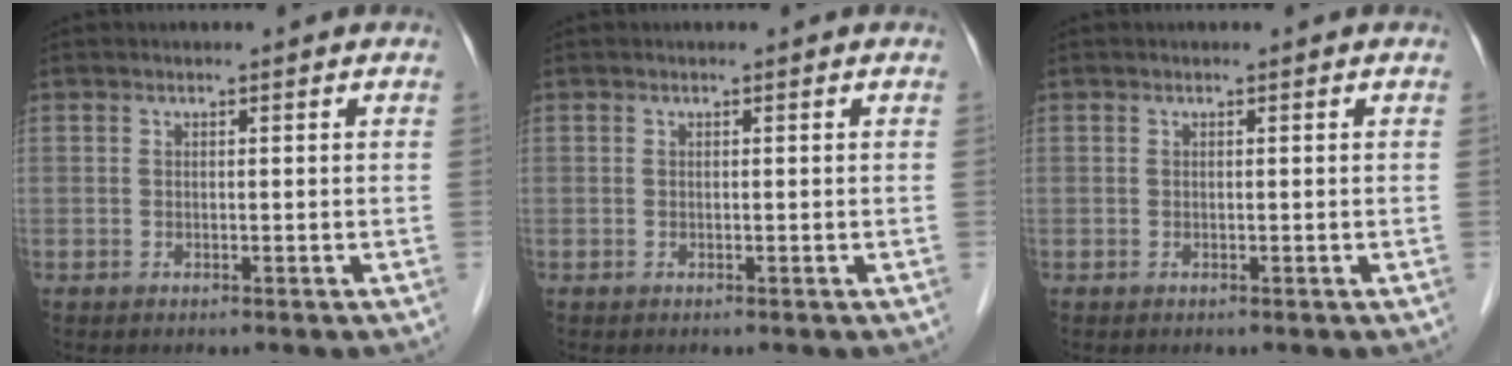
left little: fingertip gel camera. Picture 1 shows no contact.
{"total": 0.0}
{"total": 0.0}